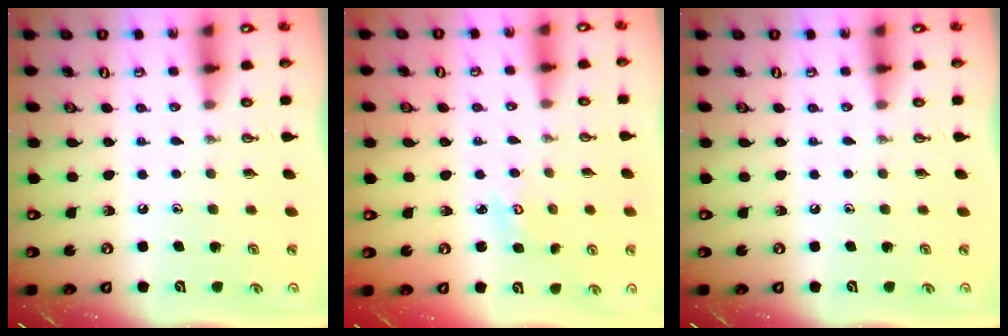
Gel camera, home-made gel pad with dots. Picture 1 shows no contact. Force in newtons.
{"total": 3.1, "press": 3.1, "slide": 0.4}
{"total": 0.0}